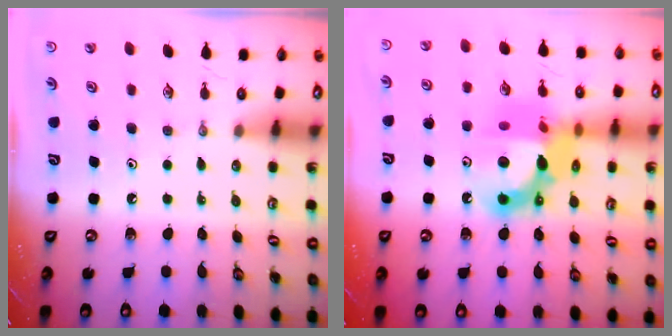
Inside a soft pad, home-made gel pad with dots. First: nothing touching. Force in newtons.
{"total": 16.1, "press": 16.1, "slide": 1.5}